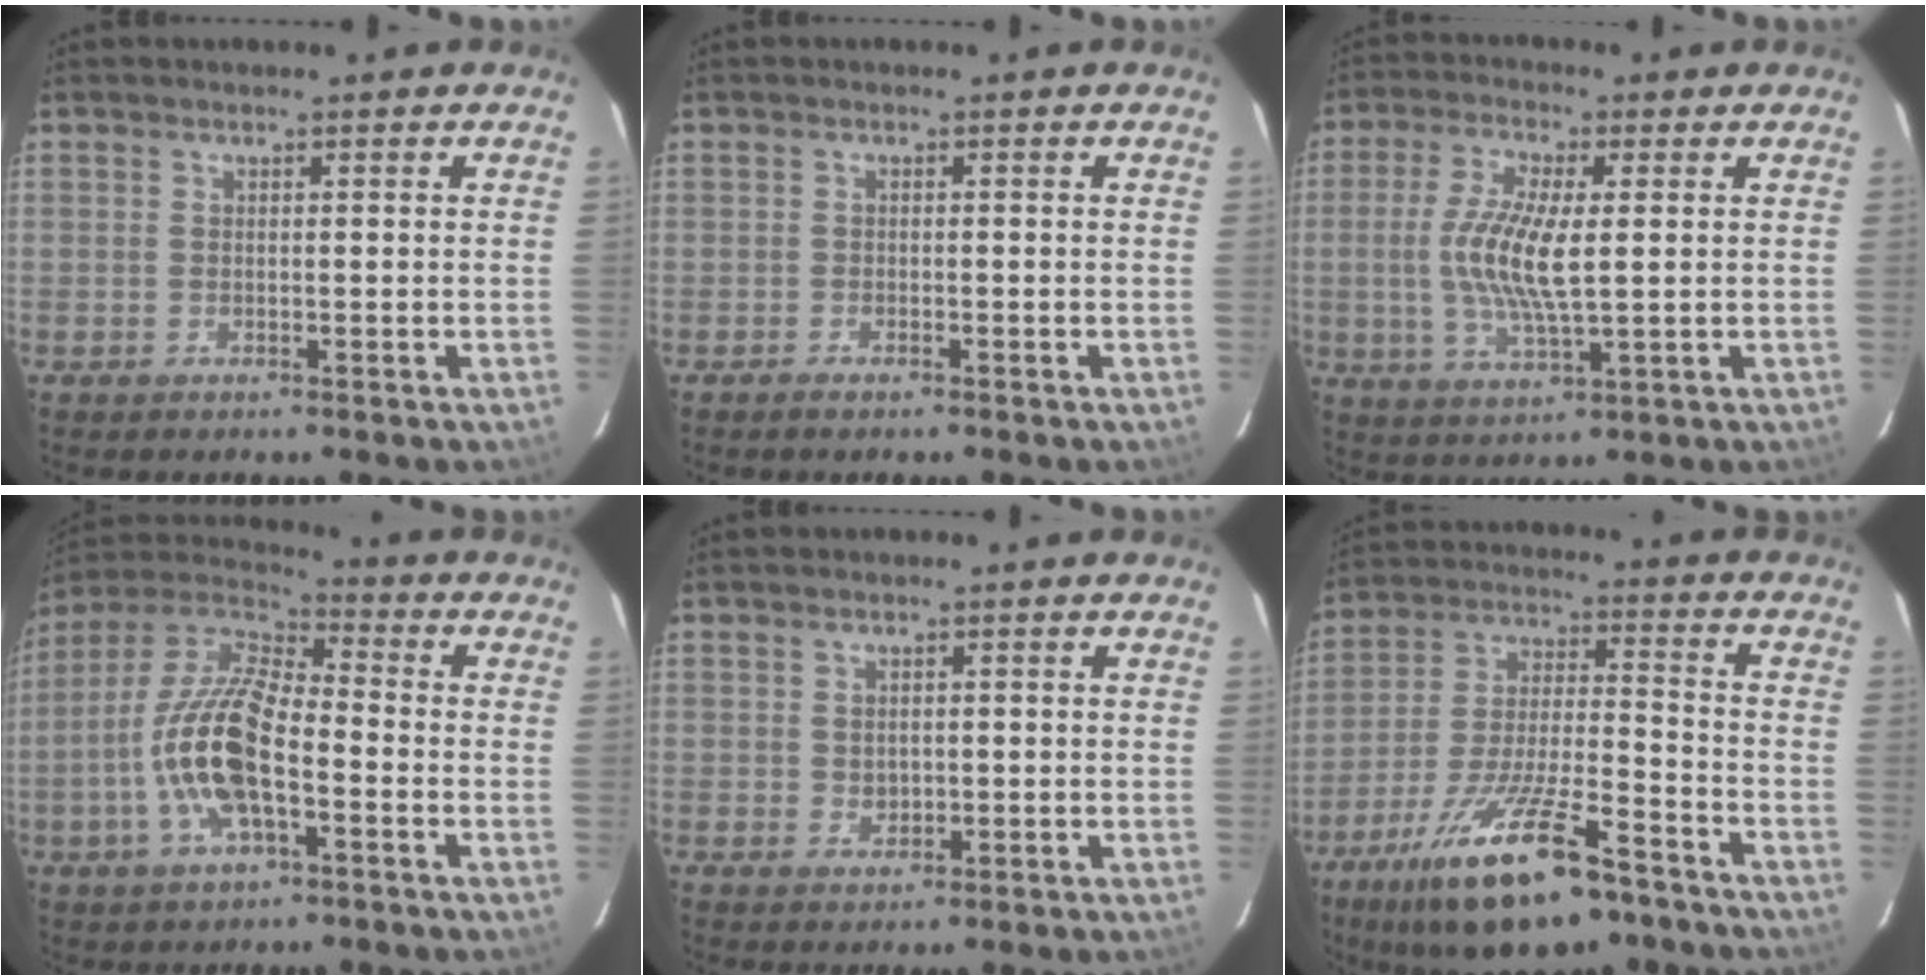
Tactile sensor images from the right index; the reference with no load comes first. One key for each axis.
{"total": 1.3, "fx": -1.1, "fy": 0.2, "fz": 0.6, "tx": -0.016, "ty": -0.002, "tz": -0.024}
{"total": 10.9, "fx": 0.4, "fy": 3.1, "fz": 10.5, "tx": -0.211, "ty": -0.002, "tz": 0.008}
{"total": 15.5, "fx": -4.6, "fy": 5.9, "fz": 13.6, "tx": -0.277, "ty": 0.000, "tz": -0.094}
{"total": 2.0, "fx": 0.0, "fy": 1.8, "fz": 0.9, "tx": -0.013, "ty": 0.000, "tz": 0.004}
{"total": 19.4, "fx": -13.0, "fy": 5.5, "fz": 13.3, "tx": -0.258, "ty": -0.029, "tz": -0.220}